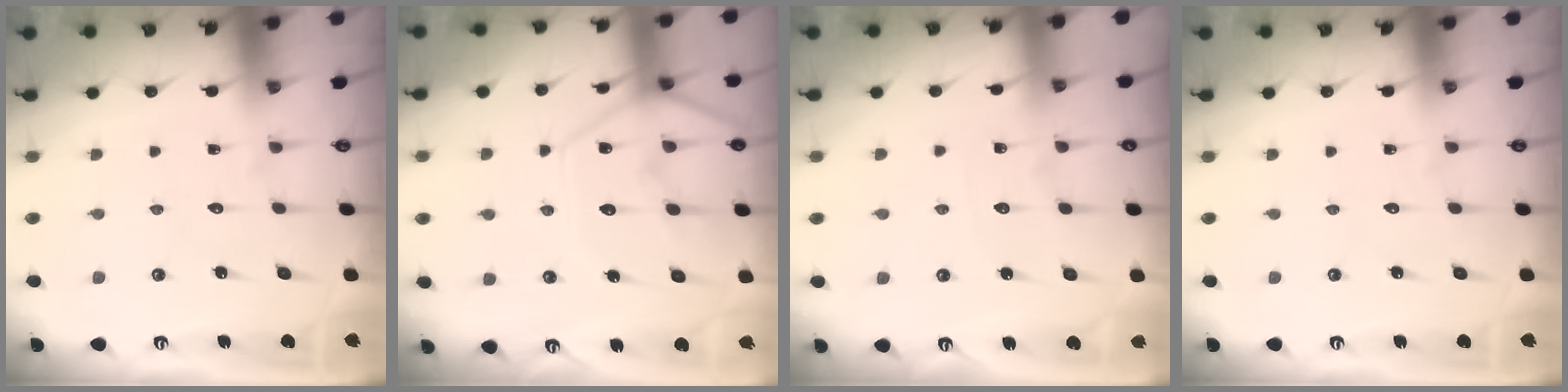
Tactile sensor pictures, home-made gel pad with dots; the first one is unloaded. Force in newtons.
{"total": 12.1, "press": 12.0, "slide": 1.4}
{"total": 4.1, "press": 4.1, "slide": 0.6}
{"total": 0.0}